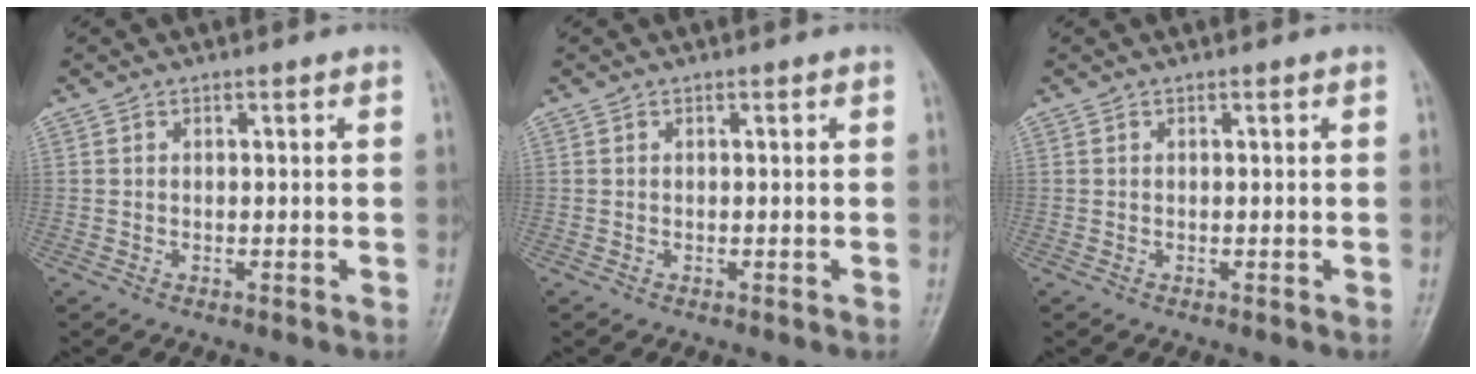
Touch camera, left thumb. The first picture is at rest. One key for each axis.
{"total": 0.0}
{"total": 0.0}